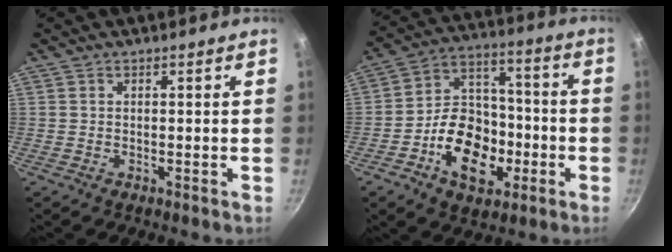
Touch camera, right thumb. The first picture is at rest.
{"total": 16.7, "force": [-5.9, 11.8, 10.2], "torque": [-0.131, 0.052, -0.102]}